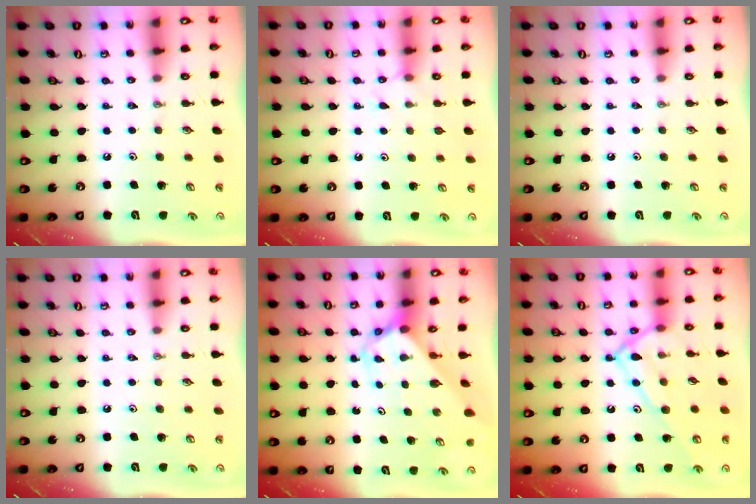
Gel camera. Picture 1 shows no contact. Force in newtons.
{"total": 3.5, "press": 3.5, "slide": 0.6}
{"total": 0.0}
{"total": 0.0}
{"total": 2.6, "press": 2.6, "slide": 0.2}
{"total": 14.1, "press": 14.1, "slide": 0.7}